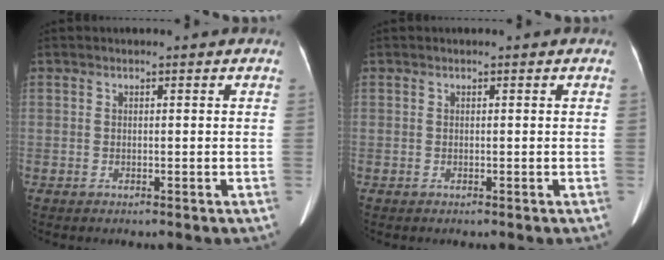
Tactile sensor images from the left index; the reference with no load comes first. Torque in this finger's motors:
{"motor_torque": [0.14, -0.04, 0.04, 0.01]}